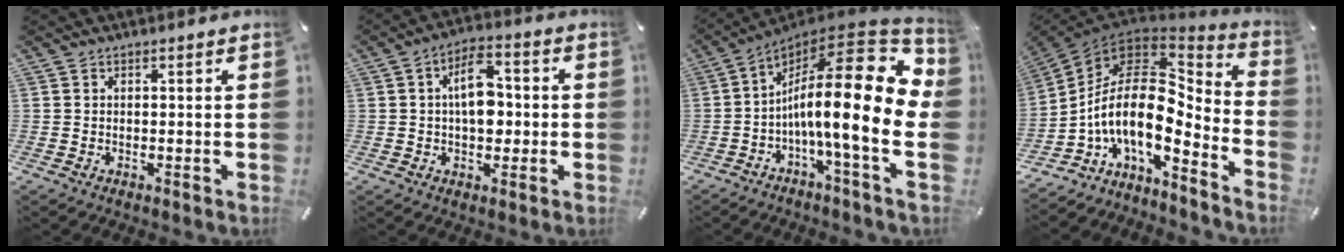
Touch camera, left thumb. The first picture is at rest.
{"total": 9.6, "force": [0.4, 6.0, 7.5], "torque": [-0.105, 0.009, 0.006]}
{"total": 21.3, "force": [-1.1, 4.9, 20.7], "torque": [-0.345, -0.034, -0.028]}
{"total": 16.4, "force": [-2.0, 8.4, 13.9], "torque": [-0.304, -0.039, -0.049]}